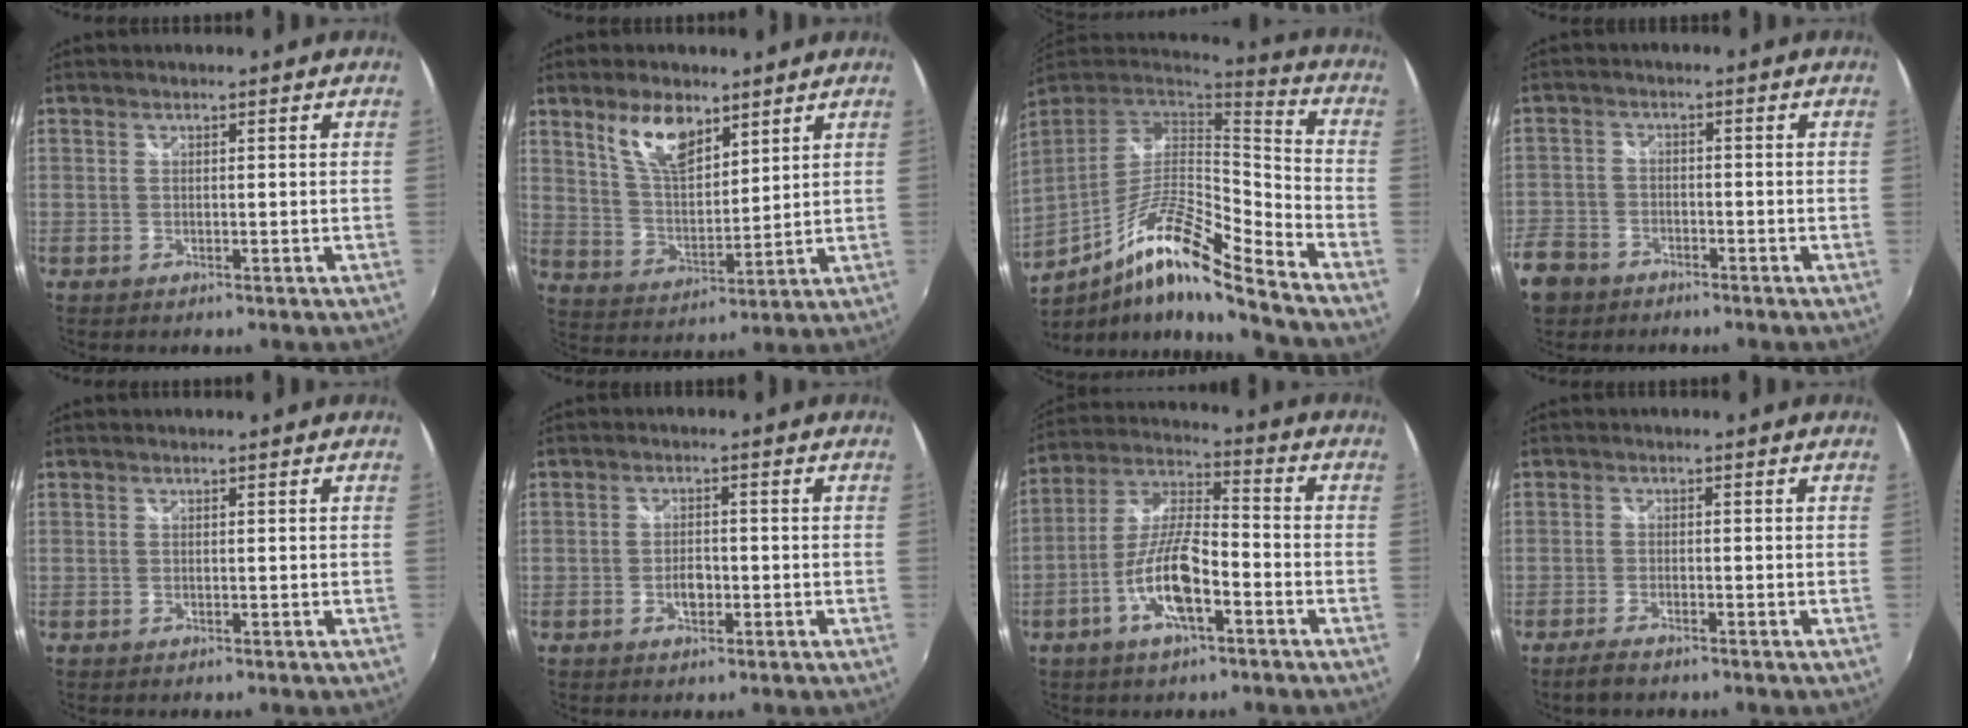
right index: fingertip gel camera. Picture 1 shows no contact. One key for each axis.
{"total": 10.1, "fx": 6.3, "fy": 4.5, "fz": 6.5, "tx": -0.118, "ty": 0.006, "tz": 0.126}
{"total": 18.6, "fx": -11.1, "fy": 2.1, "fz": 14.7, "tx": -0.269, "ty": -0.026, "tz": -0.208}
{"total": 10.7, "fx": -5.9, "fy": 8.3, "fz": 3.3, "tx": -0.122, "ty": 0.009, "tz": -0.106}
{"total": 0.0}
{"total": 3.0, "fx": -1.1, "fy": 1.8, "fz": 2.1, "tx": -0.037, "ty": 0.002, "tz": -0.019}
{"total": 11.9, "fx": -5.2, "fy": 3.3, "fz": 10.2, "tx": -0.215, "ty": 0.002, "tz": -0.099}
{"total": 3.4, "fx": -2.8, "fy": 0.7, "fz": 1.8, "tx": -0.049, "ty": -0.008, "tz": -0.054}